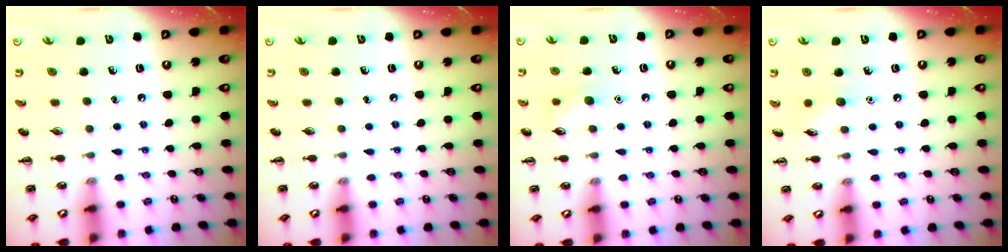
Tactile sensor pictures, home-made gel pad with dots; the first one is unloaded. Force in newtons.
{"total": 0.0}
{"total": 8.2, "press": 7.9, "slide": 2.0}
{"total": 5.4, "press": 5.1, "slide": 1.7}